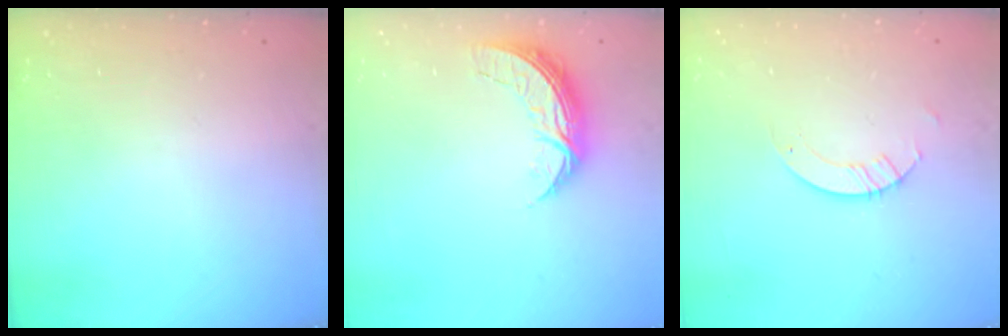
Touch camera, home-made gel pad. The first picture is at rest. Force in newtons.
{"total": 8.8, "press": 8.8, "slide": 0.6}
{"total": 3.2, "press": 3.2, "slide": 0.2}